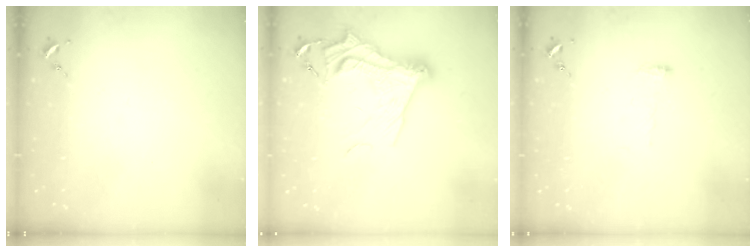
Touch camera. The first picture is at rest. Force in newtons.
{"total": 19.3, "press": 19.2, "slide": 1.7}
{"total": 5.0, "press": 5.0, "slide": 0.5}